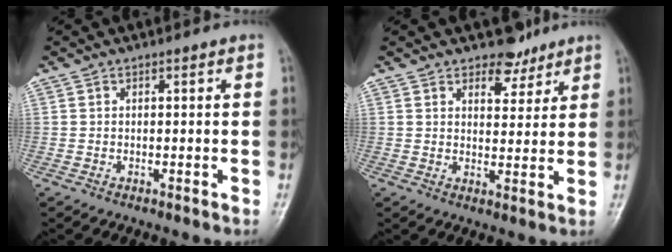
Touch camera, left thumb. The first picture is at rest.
{"total": 5.0, "force": [3.9, 2.7, 1.4], "torque": [0.007, -0.028, 0.061]}